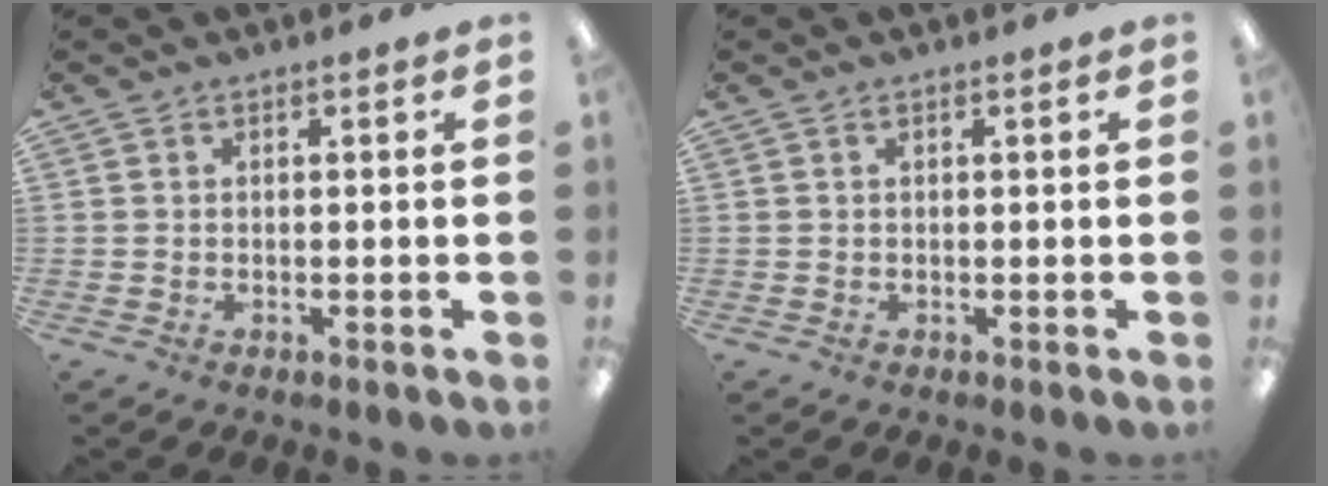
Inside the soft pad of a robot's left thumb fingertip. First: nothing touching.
{"total": 0.0}